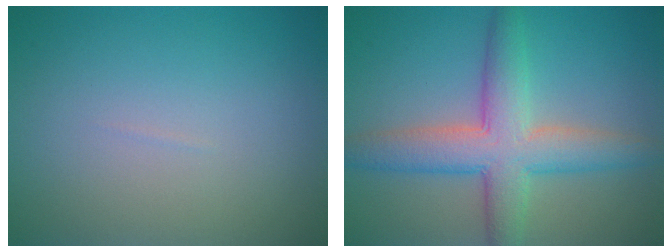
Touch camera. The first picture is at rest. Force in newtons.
{"total": 6.5, "press": 6.5, "slide": 0.3}